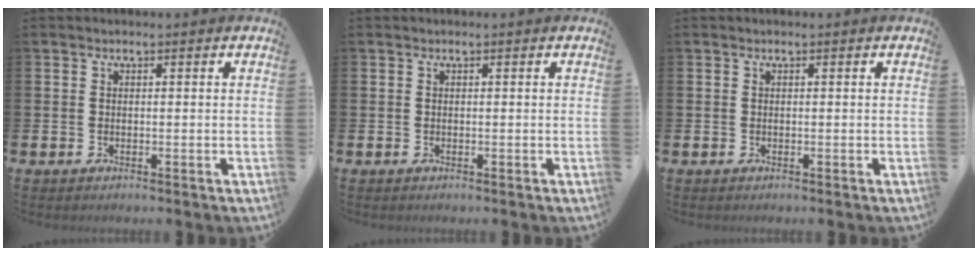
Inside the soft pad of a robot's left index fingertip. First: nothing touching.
{"total": 0.0}
{"total": 0.0}